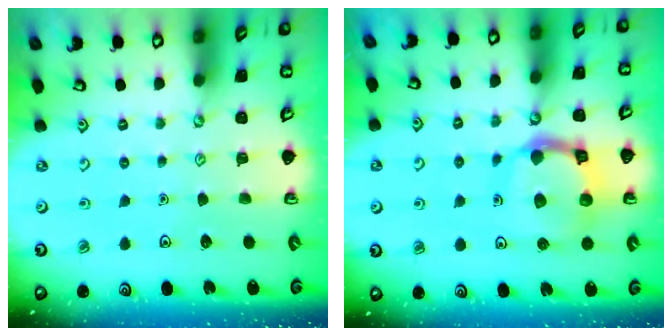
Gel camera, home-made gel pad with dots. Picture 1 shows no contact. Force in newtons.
{"total": 13.0, "press": 12.9, "slide": 1.5}